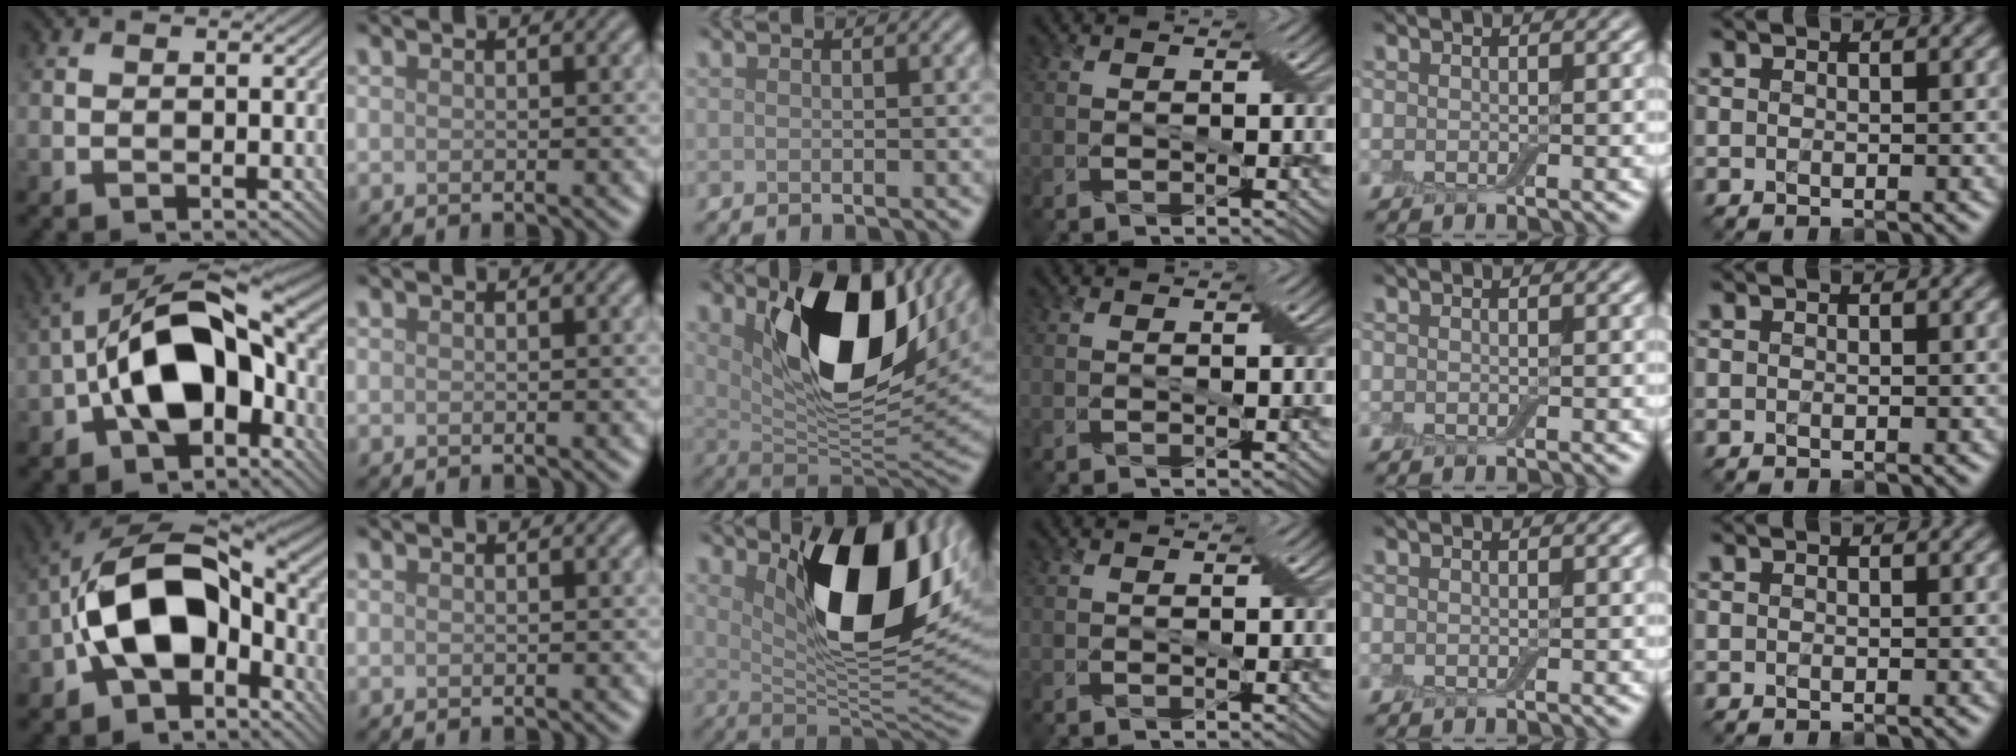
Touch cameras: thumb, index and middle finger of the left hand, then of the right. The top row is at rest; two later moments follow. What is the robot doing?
{"motion": "cut", "object": "cling film"}